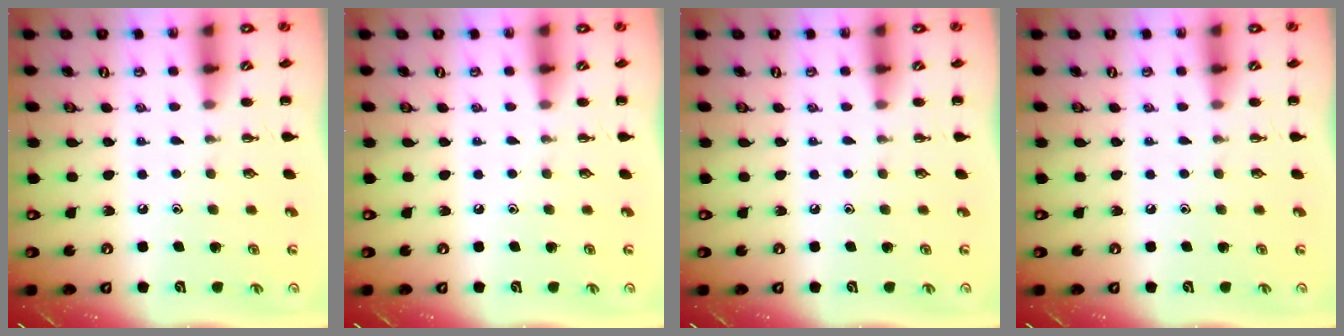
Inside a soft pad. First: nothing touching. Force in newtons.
{"total": 0.0}
{"total": 0.0}
{"total": 0.0}